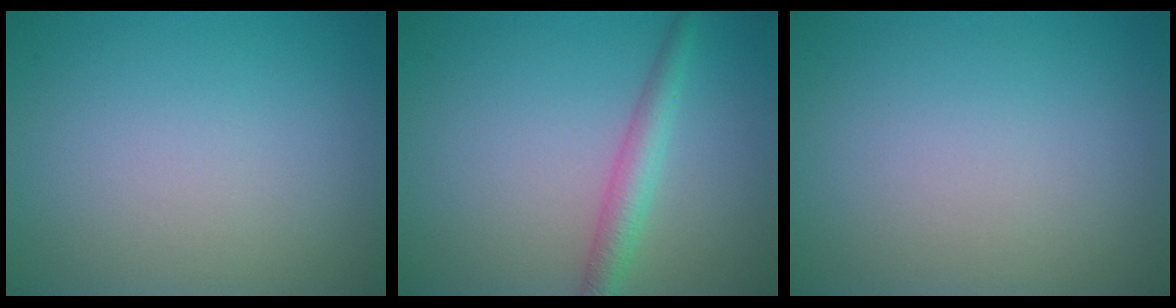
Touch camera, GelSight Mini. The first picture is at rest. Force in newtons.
{"total": 2.7, "press": 2.7, "slide": 0.1}
{"total": 0.0}